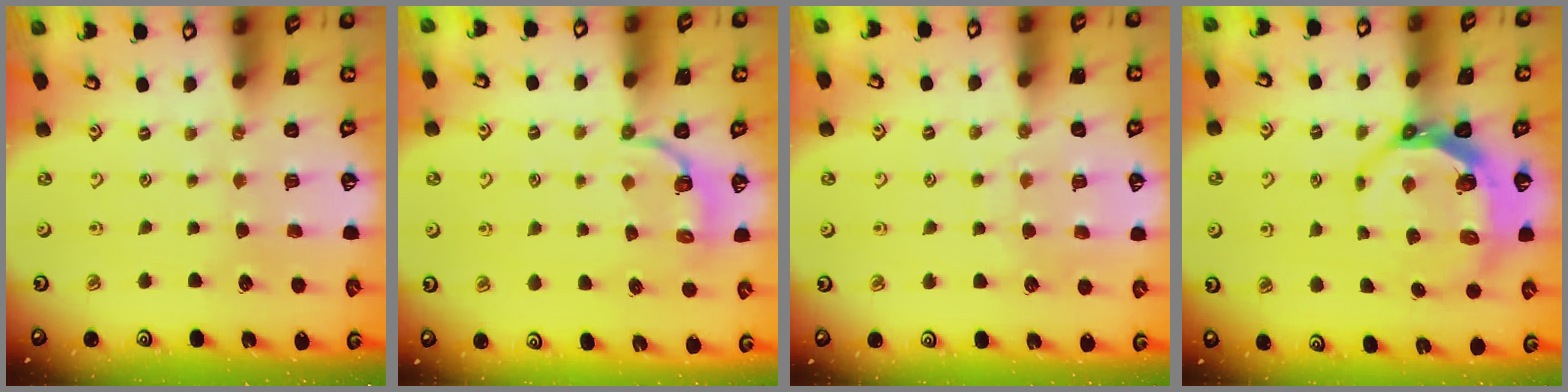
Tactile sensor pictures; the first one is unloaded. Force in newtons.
{"total": 4.2, "press": 3.2, "slide": 2.7}
{"total": 8.7, "press": 8.7, "slide": 0.8}
{"total": 7.9, "press": 6.9, "slide": 4.0}